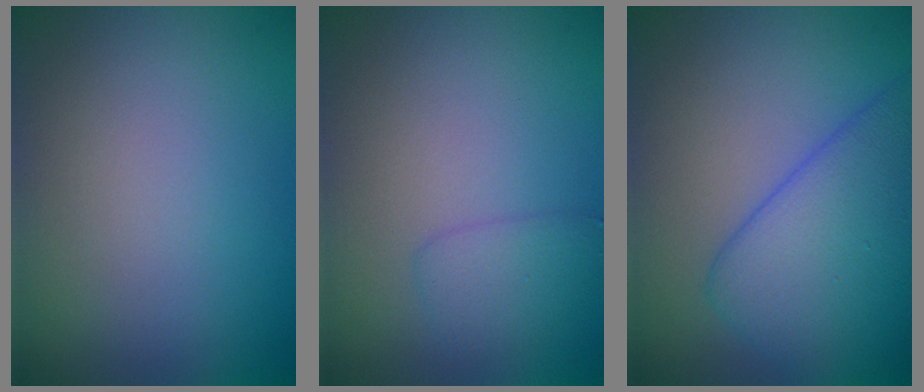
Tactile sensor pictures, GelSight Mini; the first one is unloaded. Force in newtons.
{"total": 1.7, "press": 1.7, "slide": 0.1}
{"total": 7.0, "press": 7.0, "slide": 0.3}